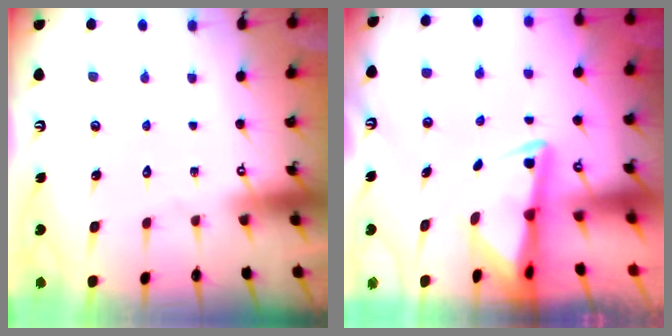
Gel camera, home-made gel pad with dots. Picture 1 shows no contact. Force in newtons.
{"total": 3.5, "press": 3.4, "slide": 0.7}